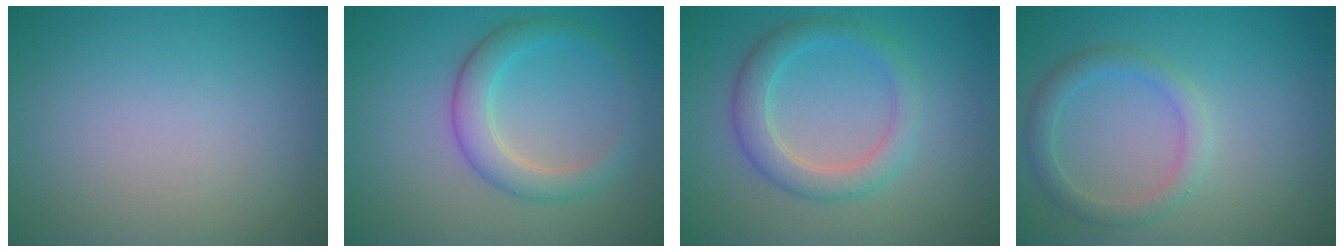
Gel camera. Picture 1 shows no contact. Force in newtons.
{"total": 3.3, "press": 3.3, "slide": 0.1}
{"total": 3.4, "press": 3.4, "slide": 0.1}
{"total": 2.3, "press": 2.3, "slide": 0.1}